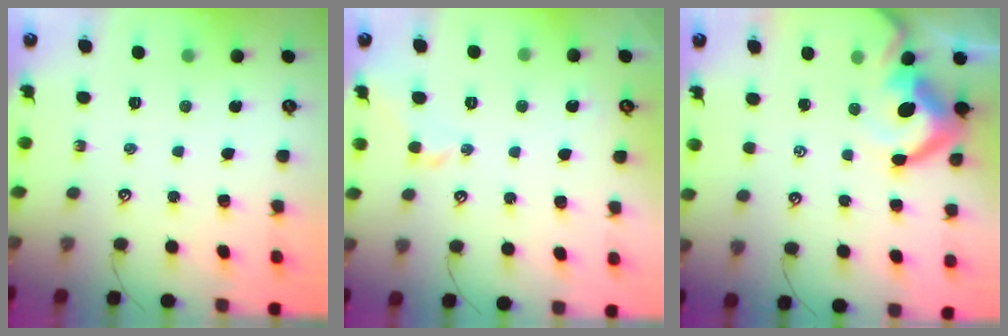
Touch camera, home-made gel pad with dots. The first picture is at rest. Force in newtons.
{"total": 1.0, "press": 0.7, "slide": 0.7}
{"total": 8.5, "press": 8.4, "slide": 1.4}